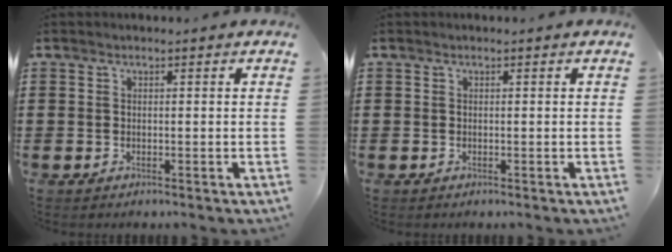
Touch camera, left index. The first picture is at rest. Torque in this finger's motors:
{"motor_torque": [0.00, 0.00, 0.00, 0.00]}